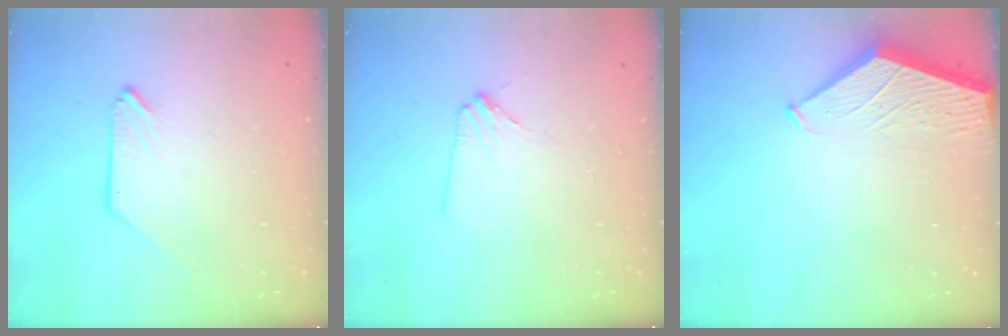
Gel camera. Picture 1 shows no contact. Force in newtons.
{"total": 2.7, "press": 2.6, "slide": 0.4}
{"total": 1.4, "press": 1.4, "slide": 0.3}